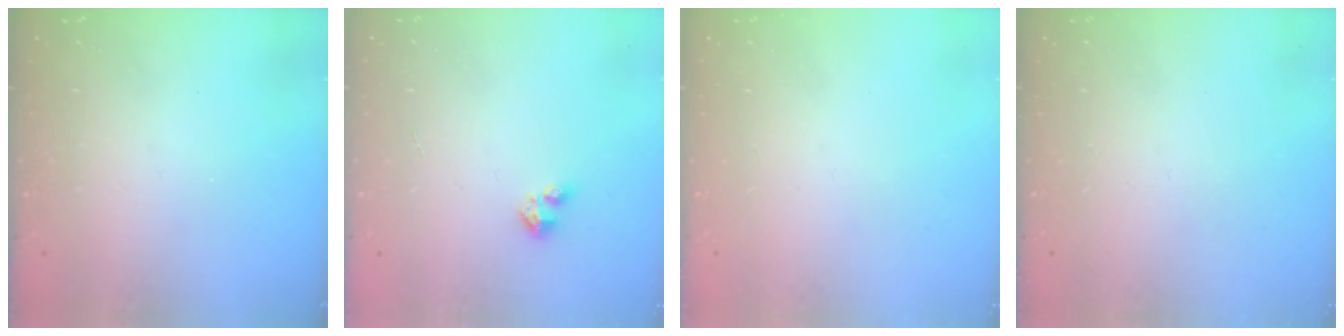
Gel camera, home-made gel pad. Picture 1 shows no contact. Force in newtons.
{"total": 2.1, "press": 2.1, "slide": 0.2}
{"total": 0.0}
{"total": 0.0}